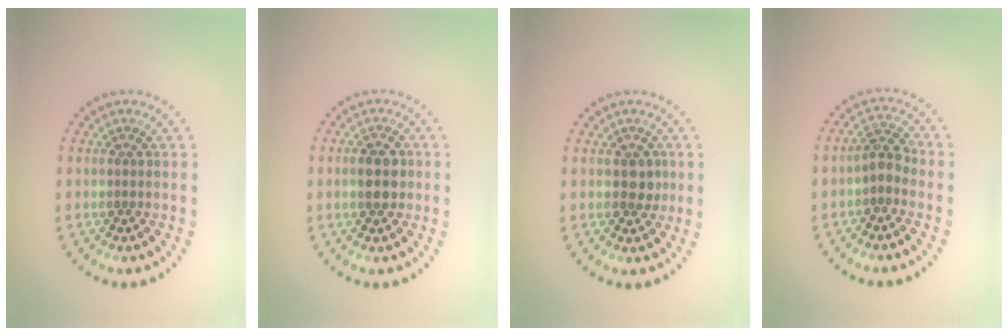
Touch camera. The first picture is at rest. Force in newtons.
{"total": 2.9, "press": 2.9, "slide": 0.0}
{"total": 1.8, "press": 1.7, "slide": 0.4}
{"total": 2.0, "press": 1.7, "slide": 1.1}